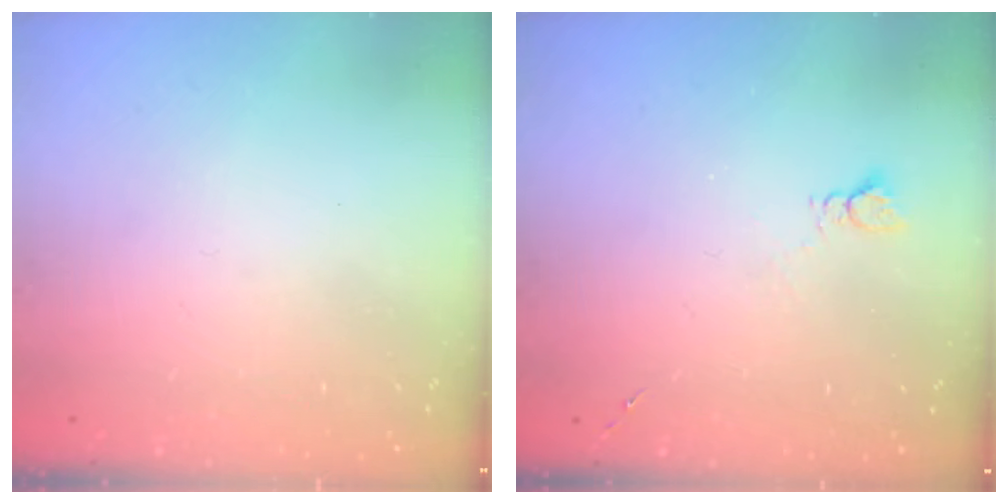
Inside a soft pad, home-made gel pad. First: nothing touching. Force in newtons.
{"total": 2.6, "press": 2.6, "slide": 0.4}